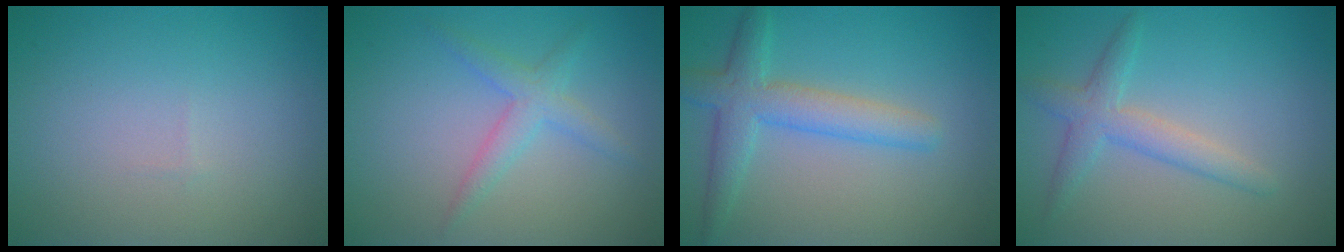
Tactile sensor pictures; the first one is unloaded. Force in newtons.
{"total": 2.4, "press": 2.4, "slide": 0.1}
{"total": 4.3, "press": 4.3, "slide": 0.2}
{"total": 3.0, "press": 3.0, "slide": 0.1}